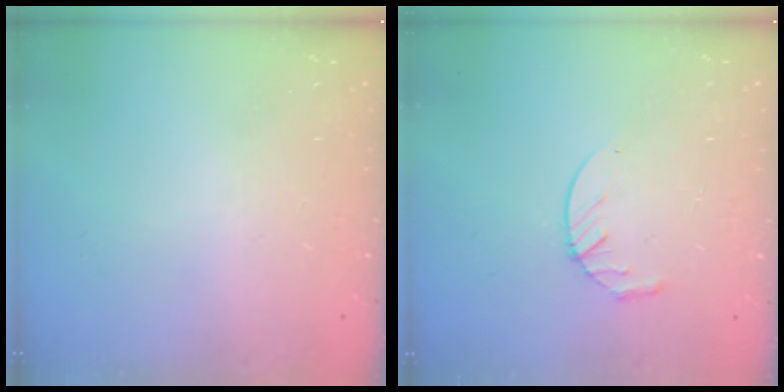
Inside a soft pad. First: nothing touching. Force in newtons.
{"total": 4.2, "press": 4.2, "slide": 0.5}